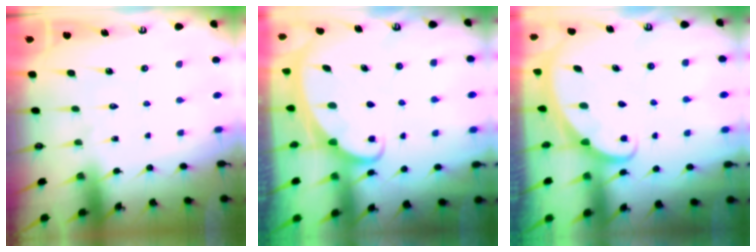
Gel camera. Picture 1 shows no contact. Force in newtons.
{"total": 1.9, "press": 1.9, "slide": 0.1}
{"total": 1.8, "press": 1.8, "slide": 0.1}